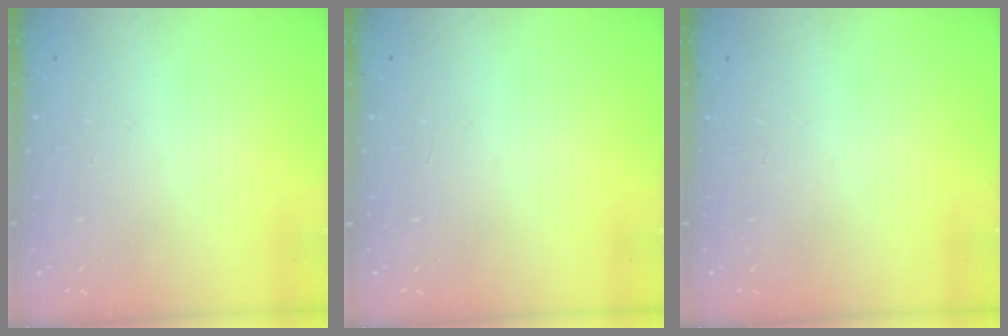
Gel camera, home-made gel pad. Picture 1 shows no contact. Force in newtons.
{"total": 0.0}
{"total": 0.0}